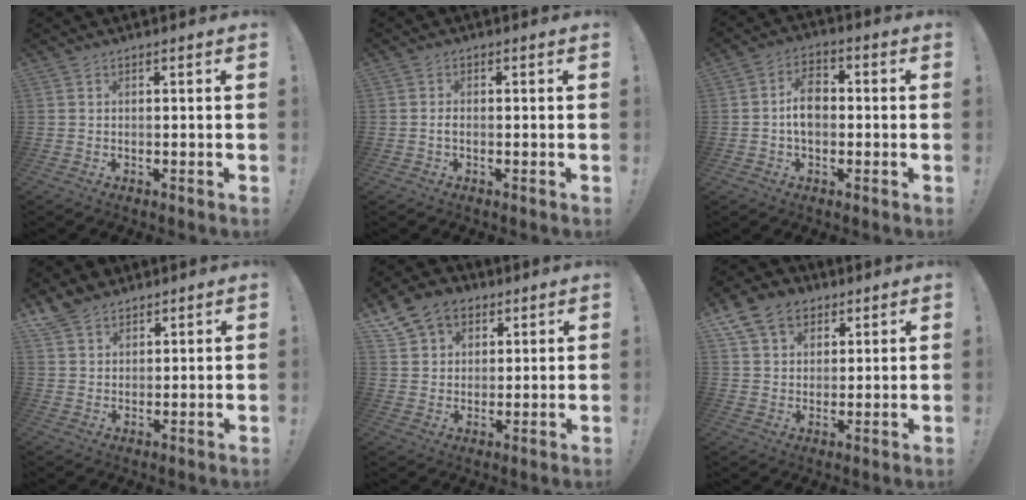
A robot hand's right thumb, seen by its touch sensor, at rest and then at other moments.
{"total": 1.2, "force": [-0.5, 0.4, 1.0], "torque": [-0.015, 0.003, -0.009]}
{"total": 8.1, "force": [-0.3, 5.6, 5.8], "torque": [-0.084, 0.011, -0.005]}
{"total": 6.9, "force": [5.3, 4.0, 1.5], "torque": [-0.030, -0.030, 0.106]}
{"total": 11.4, "force": [6.4, 8.7, 3.9], "torque": [-0.059, -0.034, 0.125]}
{"total": 11.9, "force": [6.3, 8.8, 4.8], "torque": [-0.081, -0.028, 0.125]}